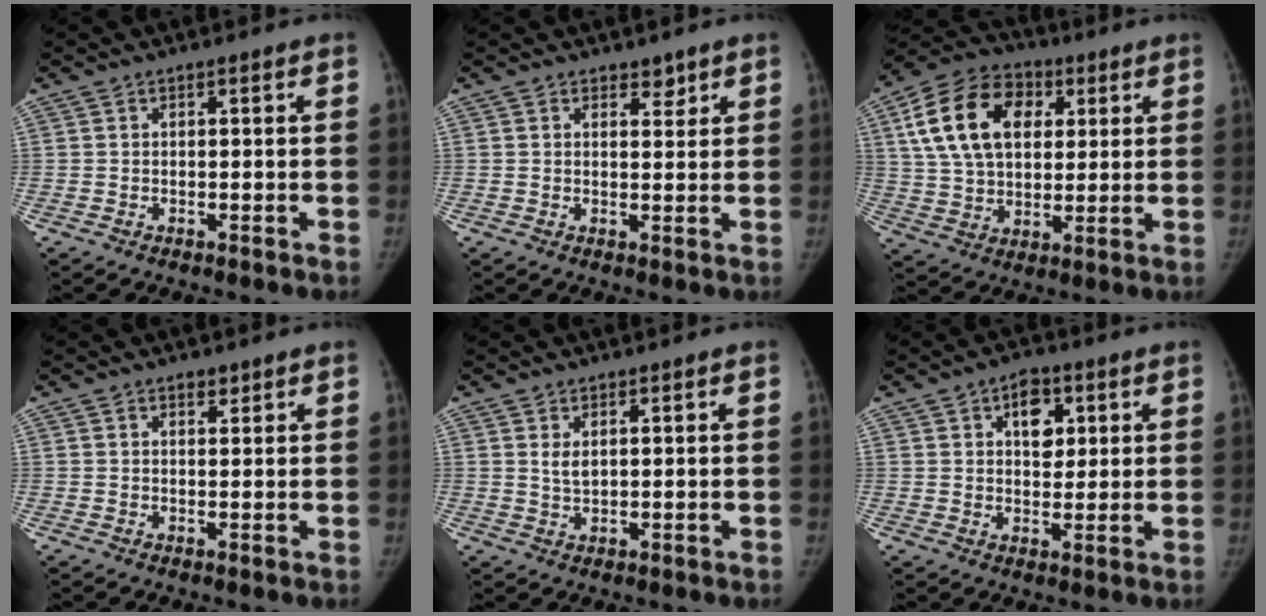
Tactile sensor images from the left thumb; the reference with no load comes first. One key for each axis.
{"total": 2.1, "fx": 1.6, "fy": 1.2, "fz": 0.6, "tx": 0.012, "ty": -0.009, "tz": 0.021}
{"total": 18.8, "fx": 5.8, "fy": 12.8, "fz": 12.4, "tx": -0.213, "ty": 0.004, "tz": 0.100}
{"total": 1.6, "fx": 1.2, "fy": 0.9, "fz": 0.7, "tx": 0.003, "ty": -0.006, "tz": 0.017}
{"total": 2.2, "fx": 0.9, "fy": 1.1, "fz": 1.6, "tx": -0.024, "ty": -0.005, "tz": 0.023}
{"total": 6.8, "fx": 2.7, "fy": 4.5, "fz": 4.4, "tx": -0.034, "ty": -0.009, "tz": 0.037}